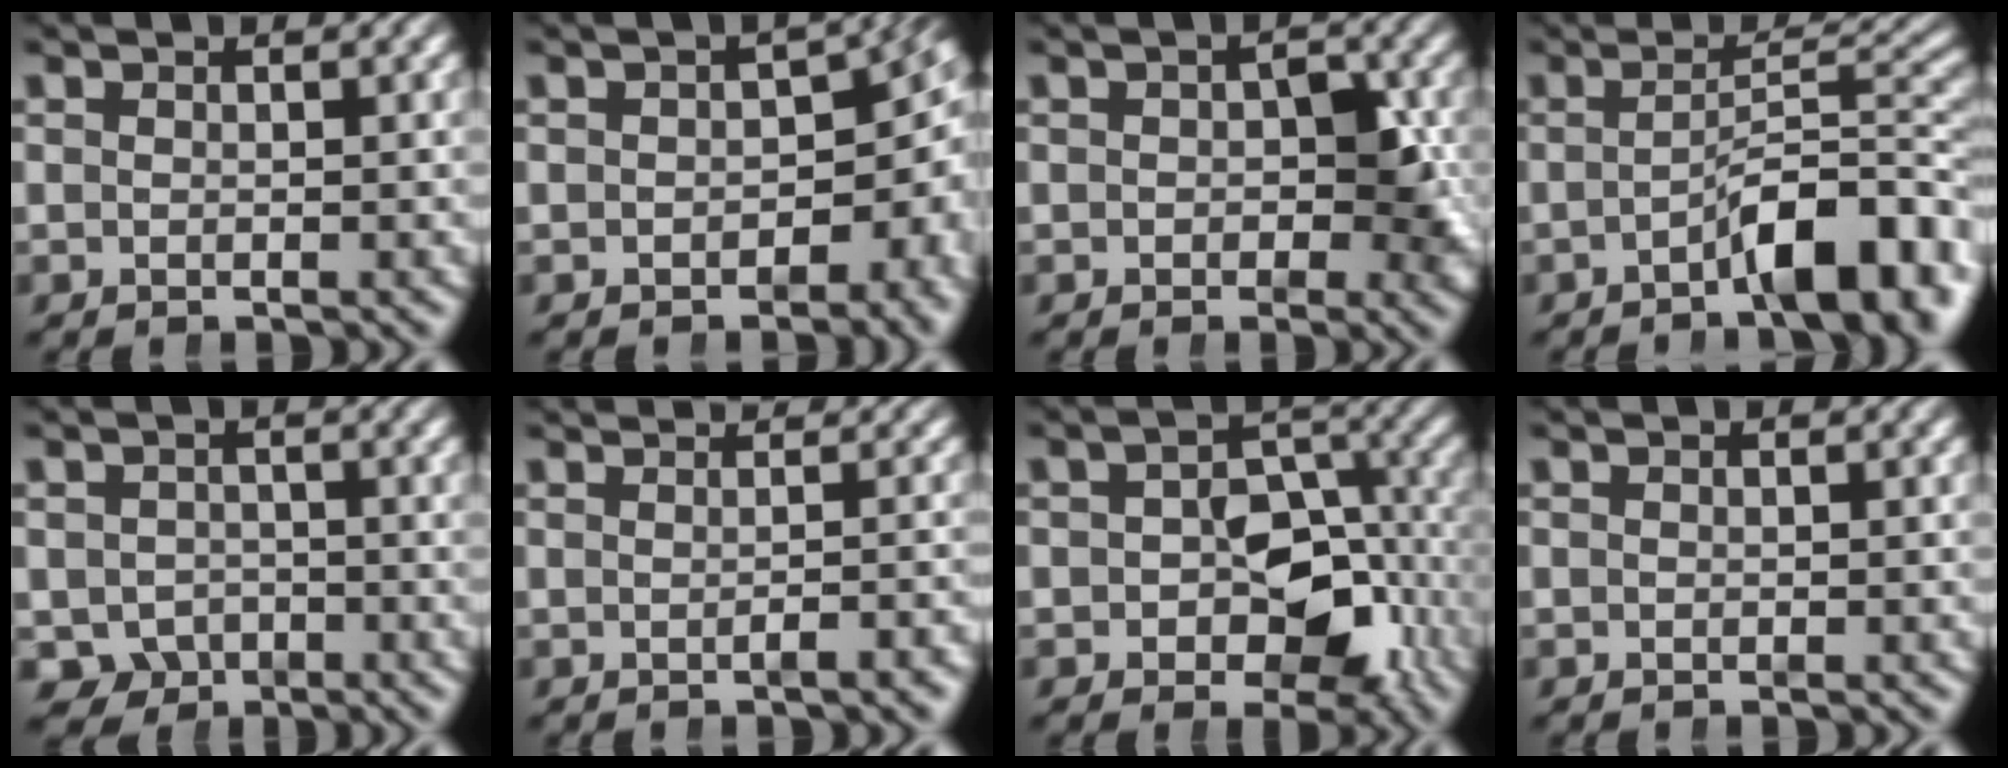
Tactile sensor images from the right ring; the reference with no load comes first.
{"total": 4.7, "force": [-1.1, 2.8, 3.6], "torque": [-0.015, 0.001, -0.015]}
{"total": 3.8, "force": [-0.4, 2.3, 3.0], "torque": [-0.025, 0.001, -0.009]}
{"total": 6.1, "force": [-3.1, 1.2, 5.1], "torque": [-0.060, 0.002, -0.051]}
{"total": 6.9, "force": [-3.4, 5.7, 1.8], "torque": [-0.033, -0.036, -0.051]}
{"total": 1.4, "force": [0.6, -0.4, 1.1], "torque": [0.000, 0.018, 0.002]}
{"total": 6.7, "force": [-2.1, 4.8, 4.2], "torque": [-0.061, -0.022, -0.024]}
{"total": 0.0}